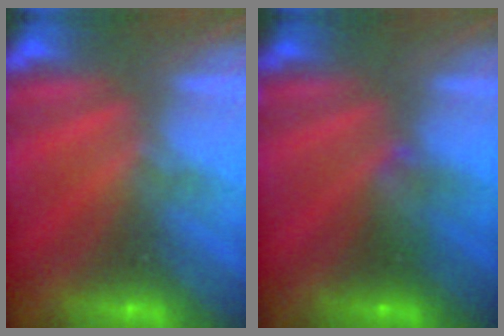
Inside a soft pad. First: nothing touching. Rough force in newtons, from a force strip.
{"total": 2.2}